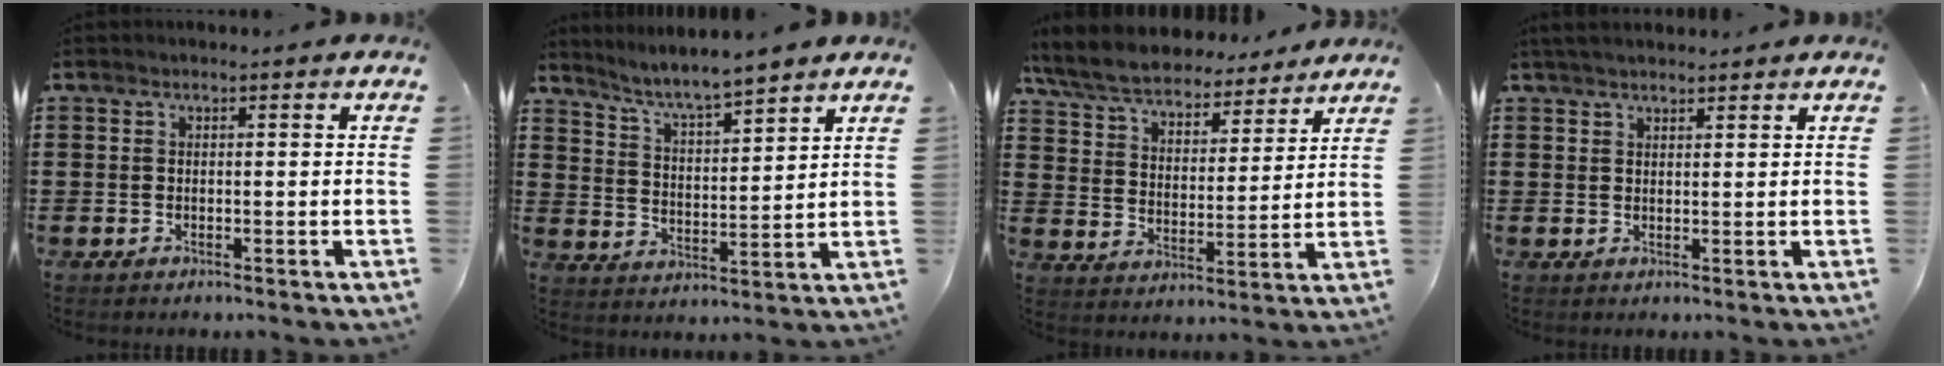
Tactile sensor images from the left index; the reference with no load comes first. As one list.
[{"total": 5.8, "force": [5.3, 0.0, 2.3], "torque": [-0.065, -0.029, 0.091]}, {"total": 7.6, "force": [7.1, 1.3, 2.3], "torque": [-0.076, -0.037, 0.125]}, {"total": 2.2, "force": [2.0, 0.5, 0.8], "torque": [-0.020, 0.005, 0.040]}]